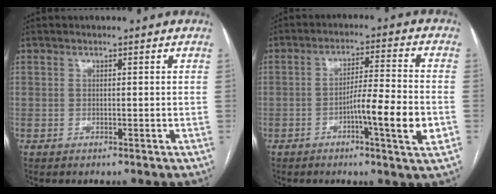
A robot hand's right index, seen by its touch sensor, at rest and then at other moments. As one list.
[{"total": 9.7, "force": [-3.1, -0.2, 9.2], "torque": [-0.148, -0.002, -0.053]}]